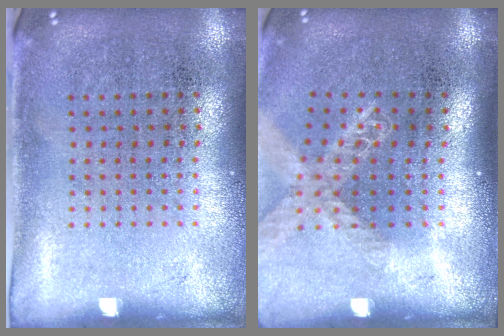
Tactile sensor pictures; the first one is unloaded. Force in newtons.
{"total": 1.5, "press": 1.3, "slide": 0.8}